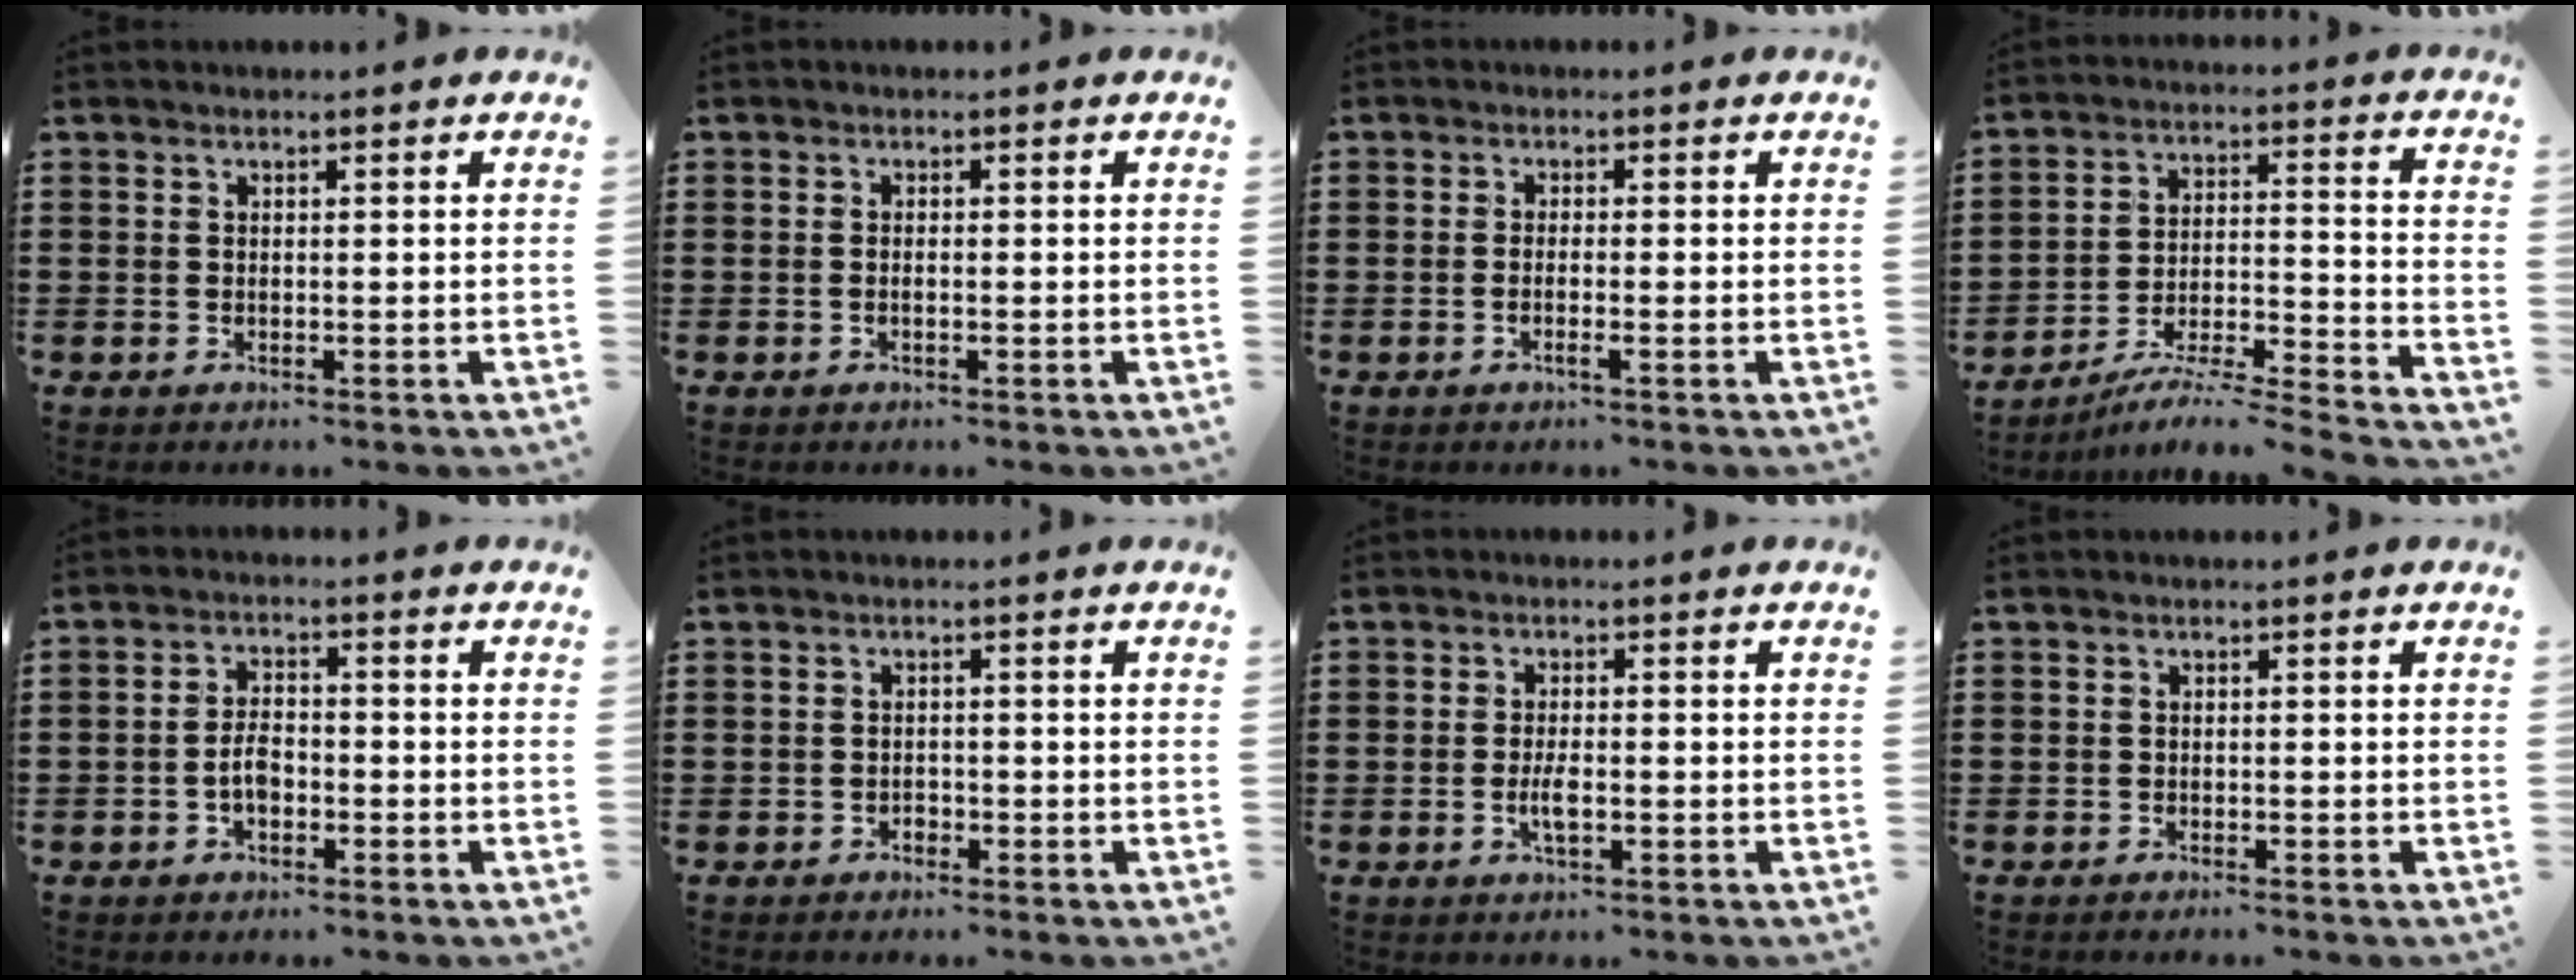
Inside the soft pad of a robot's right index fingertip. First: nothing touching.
{"total": 0.7, "force": [-0.3, -0.1, 0.6], "torque": [-0.012, -0.006, -0.004]}
{"total": 1.7, "force": [-0.9, -0.2, 1.4], "torque": [-0.023, -0.007, -0.015]}
{"total": 6.4, "force": [-5.8, -0.1, 2.7], "torque": [-0.046, -0.012, -0.118]}
{"total": 3.5, "force": [-1.2, 1.8, 2.8], "torque": [-0.067, 0.000, -0.028]}
{"total": 1.0, "force": [-0.8, 0.5, 0.2], "torque": [-0.007, 0.000, -0.018]}
{"total": 3.0, "force": [-0.8, 0.9, 2.7], "torque": [-0.063, -0.004, -0.019]}
{"total": 0.8, "force": [-0.8, -0.1, 0.1], "torque": [-0.003, -0.003, -0.015]}